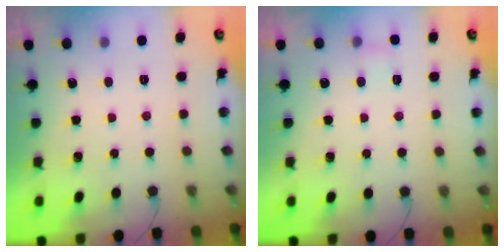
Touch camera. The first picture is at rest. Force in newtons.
{"total": 2.8, "press": 2.6, "slide": 1.1}